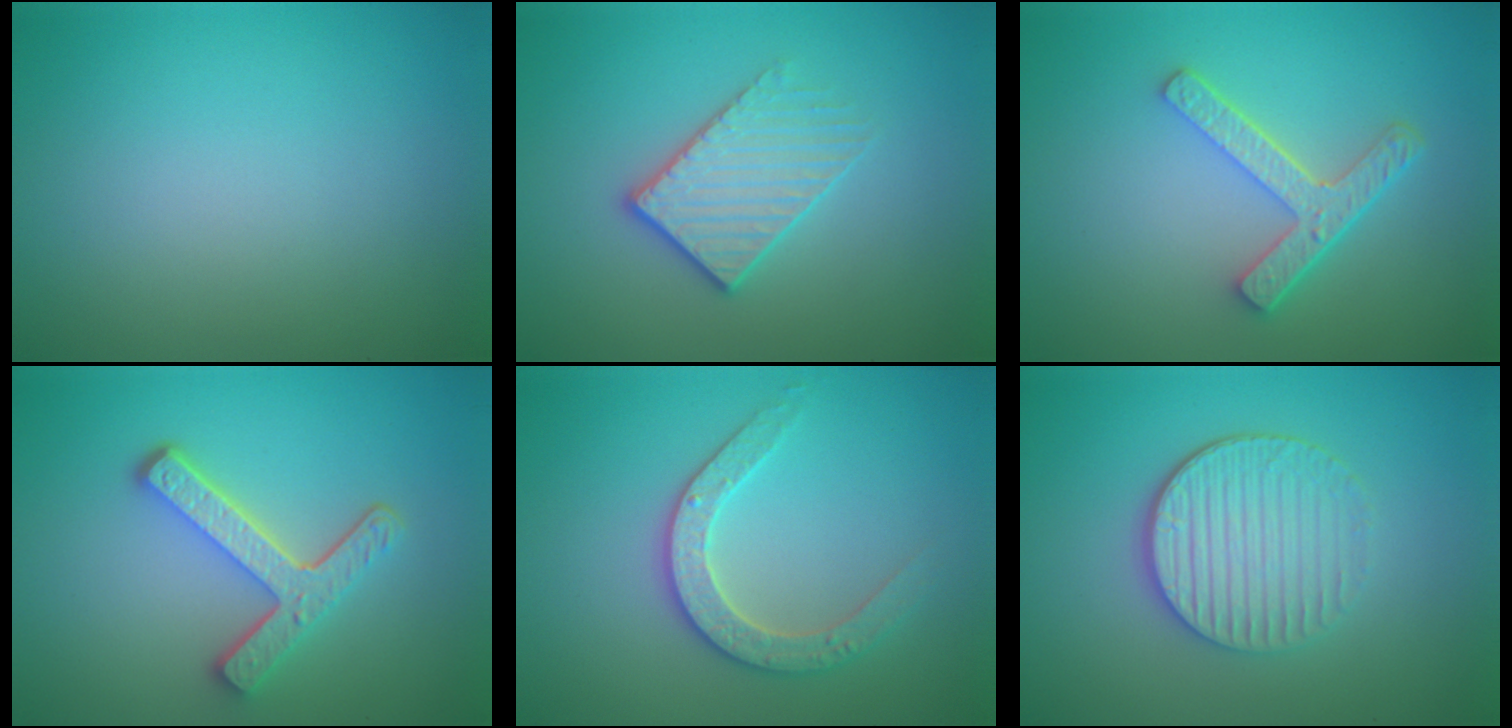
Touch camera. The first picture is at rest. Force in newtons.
{"total": 2.9, "press": 2.6, "slide": 1.2}
{"total": 3.9, "press": 2.9, "slide": 2.5}
{"total": 4.5, "press": 3.4, "slide": 3.0}
{"total": 2.9, "press": 2.9, "slide": 0.7}
{"total": 4.5, "press": 3.6, "slide": 2.8}